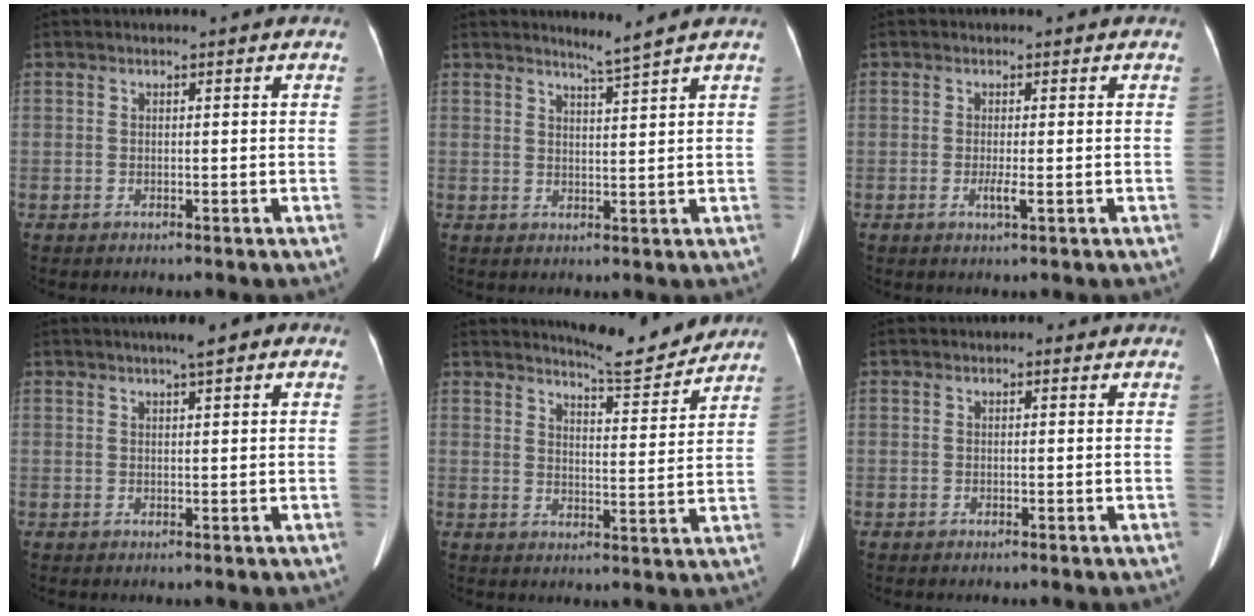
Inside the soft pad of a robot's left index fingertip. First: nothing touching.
{"total": 2.6, "force": [2.2, -1.3, 0.6], "torque": [-0.023, -0.014, 0.047]}
{"total": 1.6, "force": [-0.5, 0.0, 1.6], "torque": [-0.033, -0.004, -0.008]}
{"total": 3.7, "force": [2.2, 0.6, 2.9], "torque": [-0.043, 0.015, 0.028]}
{"total": 8.8, "force": [8.6, 0.4, 1.8], "torque": [-0.035, -0.016, 0.117]}
{"total": 0.6, "force": [0.3, 0.5, 0.3], "torque": [-0.006, 0.003, -0.001]}